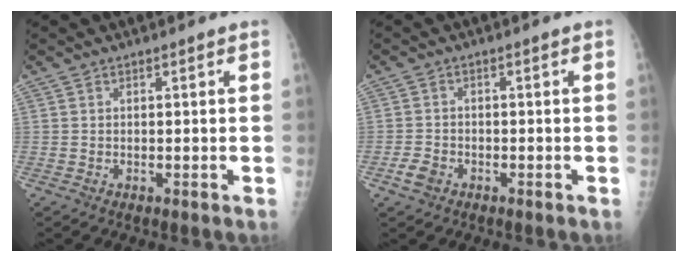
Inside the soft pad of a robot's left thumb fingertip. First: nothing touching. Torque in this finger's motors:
{"motor_torque": [-0.27, 0.38, -0.09, 0.00, 0.01]}